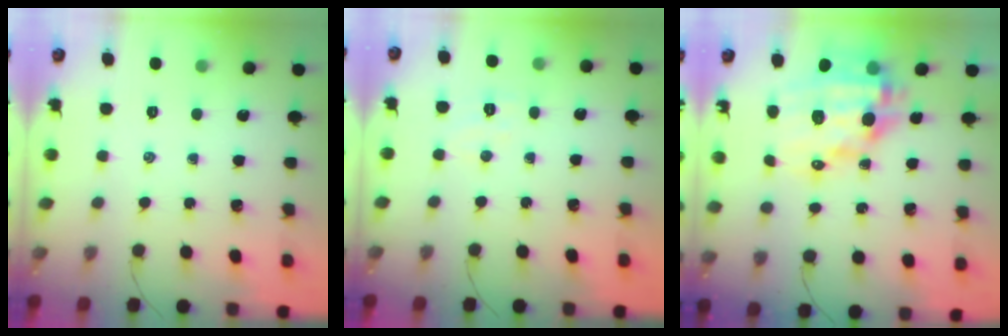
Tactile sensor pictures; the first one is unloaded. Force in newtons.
{"total": 4.9, "press": 4.8, "slide": 1.0}
{"total": 16.2, "press": 15.8, "slide": 3.5}